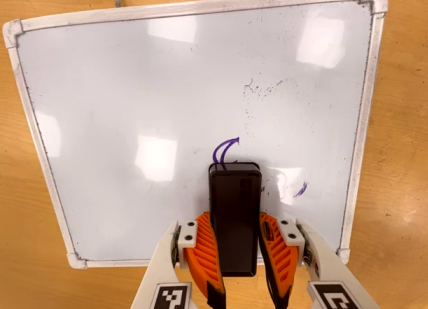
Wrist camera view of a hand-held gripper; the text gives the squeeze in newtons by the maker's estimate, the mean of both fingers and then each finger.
{"total": 10.9, "left": 8.4, "right": 13.3}